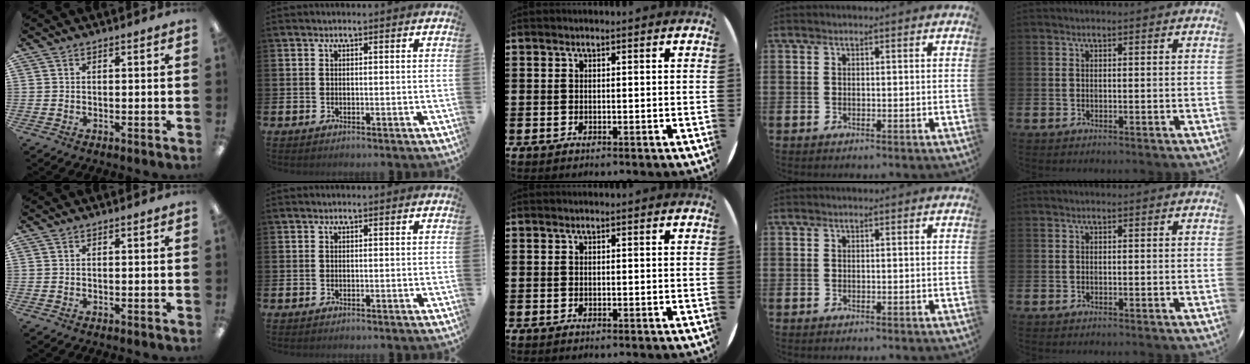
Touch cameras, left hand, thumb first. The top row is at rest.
{}